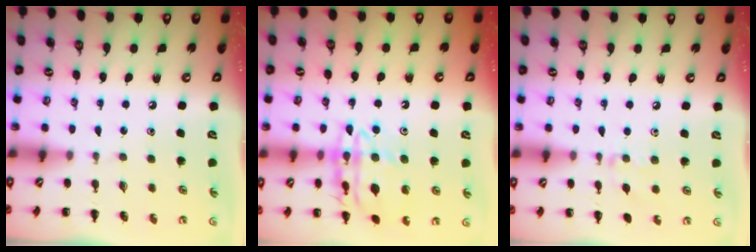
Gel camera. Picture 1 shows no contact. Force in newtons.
{"total": 15.6, "press": 15.5, "slide": 1.5}
{"total": 6.5, "press": 6.1, "slide": 2.0}